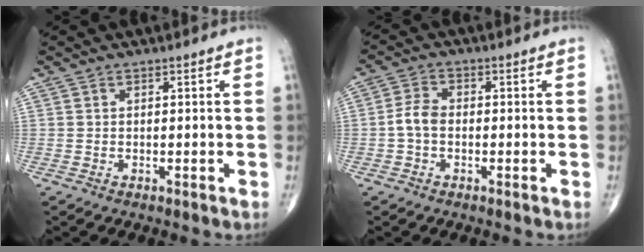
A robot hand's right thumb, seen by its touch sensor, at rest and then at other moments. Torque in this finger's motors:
{"motor_torque": [0.28, -0.09, 0.67, -0.06, 0.05]}